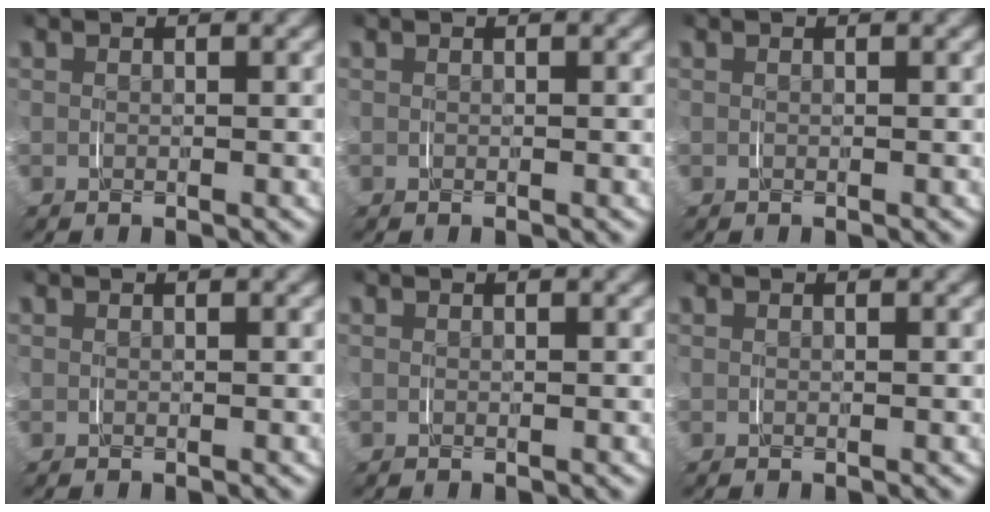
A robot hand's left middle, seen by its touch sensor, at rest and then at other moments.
{"total": 0.0}
{"total": 0.0}
{"total": 0.0}
{"total": 0.0}
{"total": 0.0}